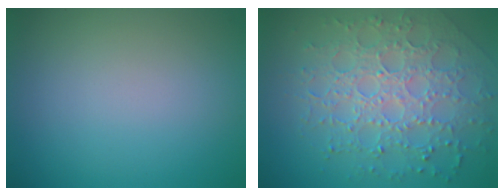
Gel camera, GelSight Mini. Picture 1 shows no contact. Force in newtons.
{"total": 7.6, "press": 5.4, "slide": 5.3}